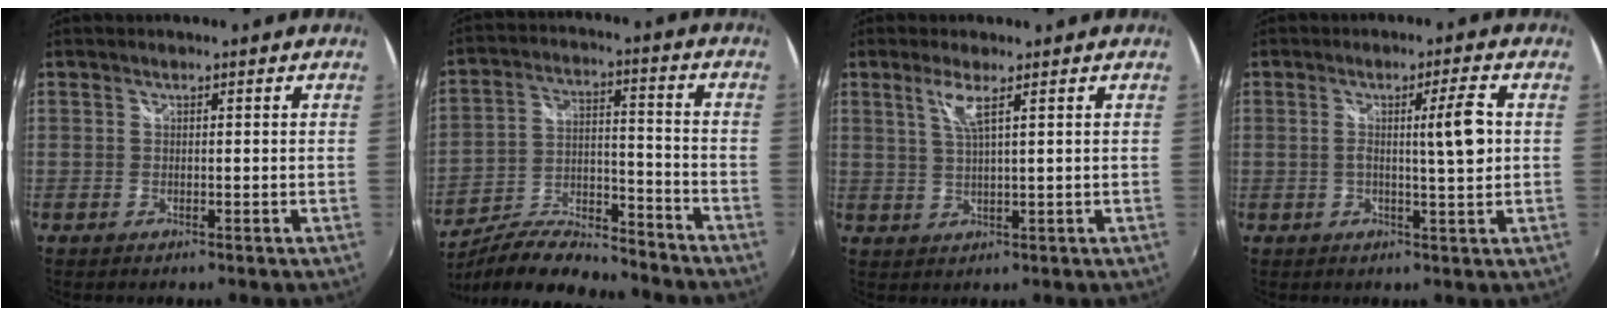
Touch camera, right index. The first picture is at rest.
{"total": 16.7, "force": [-14.4, 3.6, 7.8], "torque": [-0.150, -0.014, -0.242]}
{"total": 3.7, "force": [1.9, -0.1, 3.2], "torque": [-0.066, -0.002, 0.039]}
{"total": 6.0, "force": [0.4, -0.4, 5.9], "torque": [-0.096, -0.002, 0.006]}